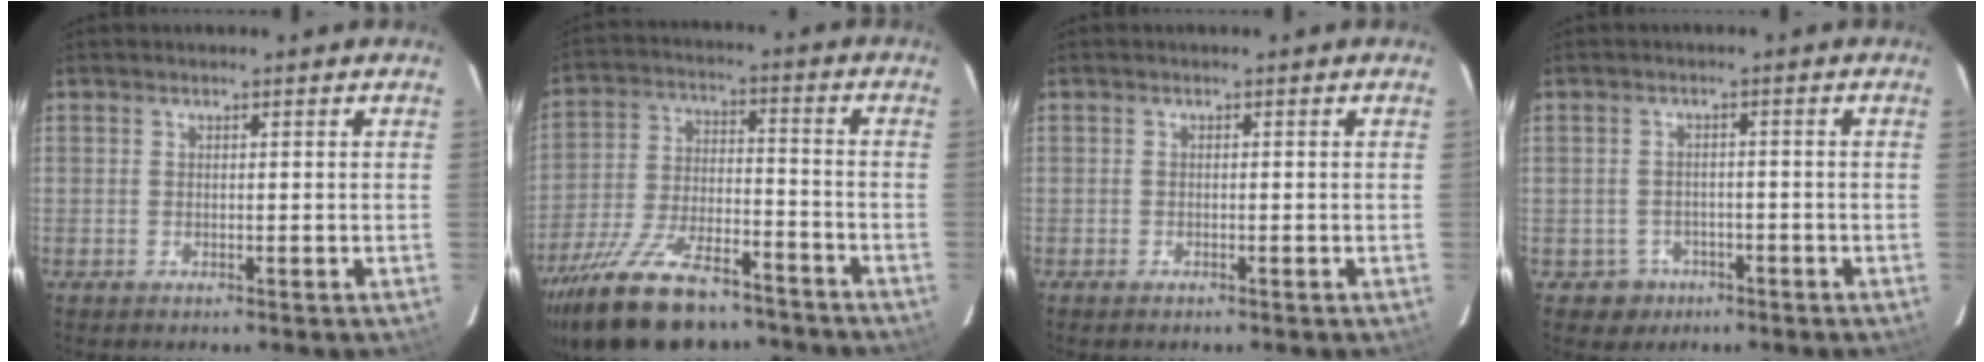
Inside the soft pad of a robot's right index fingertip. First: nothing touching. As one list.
[{"total": 22.5, "force": [-17.4, 8.6, 11.4], "torque": [-0.231, -0.025, -0.271]}, {"total": 0.8, "force": [-0.7, 0.3, 0.3], "torque": [-0.007, -0.002, -0.014]}, {"total": 4.3, "force": [-2.0, 3.7, 0.2], "torque": [-0.017, 0.016, -0.023]}]